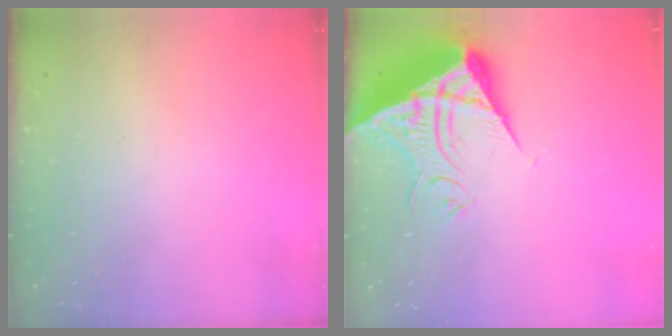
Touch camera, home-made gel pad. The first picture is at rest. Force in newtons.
{"total": 13.2, "press": 13.1, "slide": 1.2}